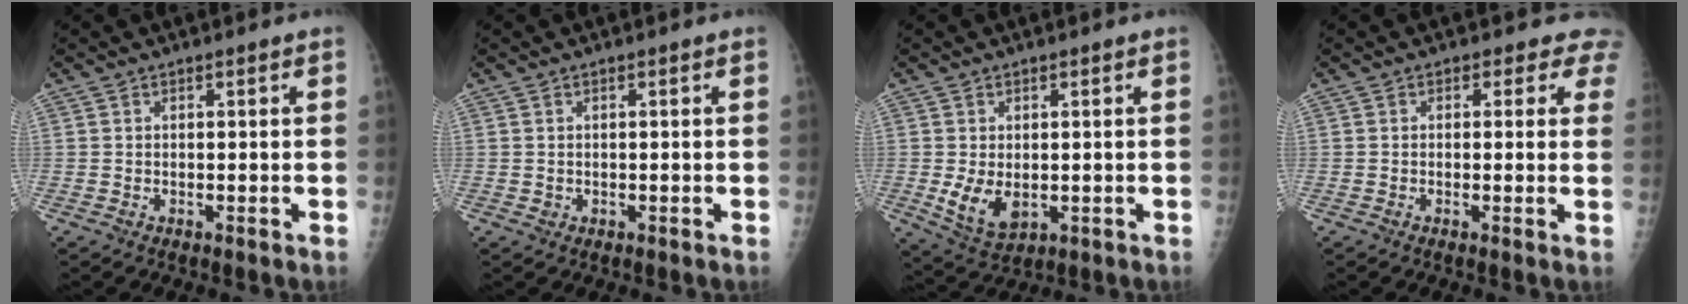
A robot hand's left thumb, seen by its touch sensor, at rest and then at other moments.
{"total": 0.9, "force": [0.0, 0.9, 0.3], "torque": [-0.004, 0.000, 0.002]}
{"total": 6.8, "force": [-0.8, 4.4, 5.0], "torque": [-0.078, -0.016, 0.000]}
{"total": 3.9, "force": [2.8, 2.5, 1.0], "torque": [0.021, -0.009, 0.008]}